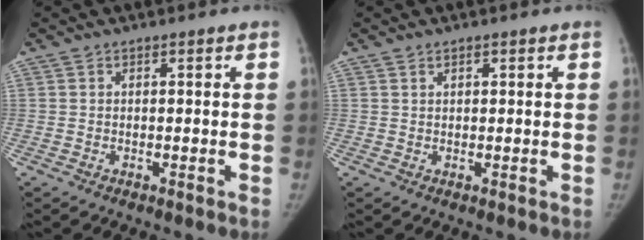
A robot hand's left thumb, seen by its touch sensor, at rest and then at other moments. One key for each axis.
{"total": 0.7, "fx": 0.5, "fy": 0.3, "fz": 0.4, "tx": -0.002, "ty": -0.002, "tz": 0.007}